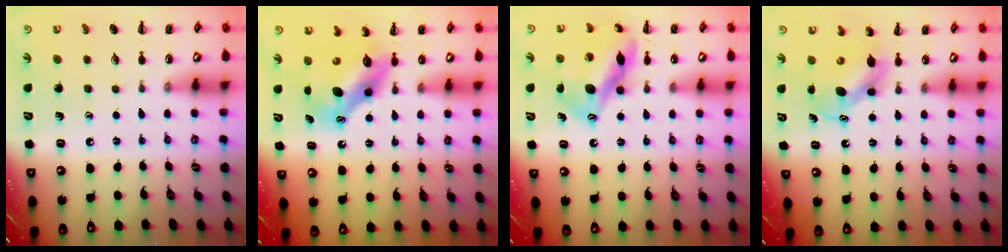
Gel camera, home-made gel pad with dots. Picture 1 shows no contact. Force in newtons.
{"total": 7.4, "press": 7.1, "slide": 2.0}
{"total": 14.6, "press": 14.1, "slide": 3.7}
{"total": 6.6, "press": 6.6, "slide": 0.7}